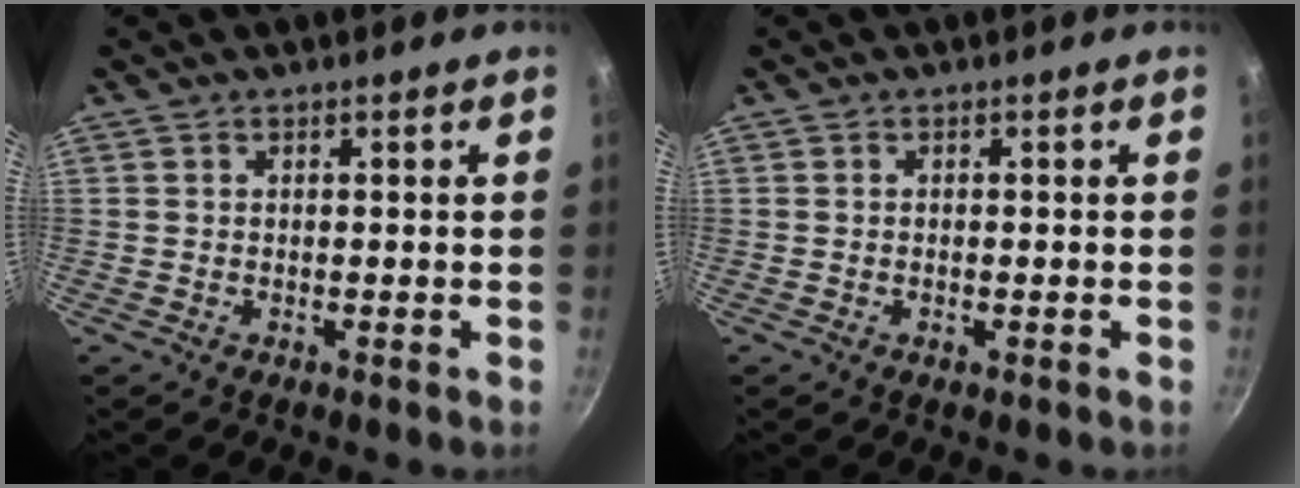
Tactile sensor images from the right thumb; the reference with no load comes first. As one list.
[{"total": 0.6, "force": [-0.2, 0.3, 0.5], "torque": [-0.008, 0.002, -0.004]}]